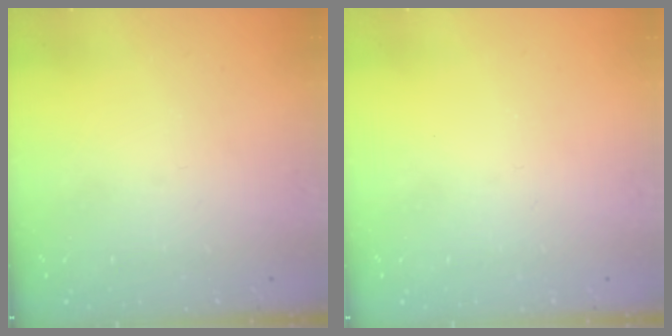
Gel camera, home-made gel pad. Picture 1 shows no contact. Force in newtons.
{"total": 1.8, "press": 1.8, "slide": 0.4}